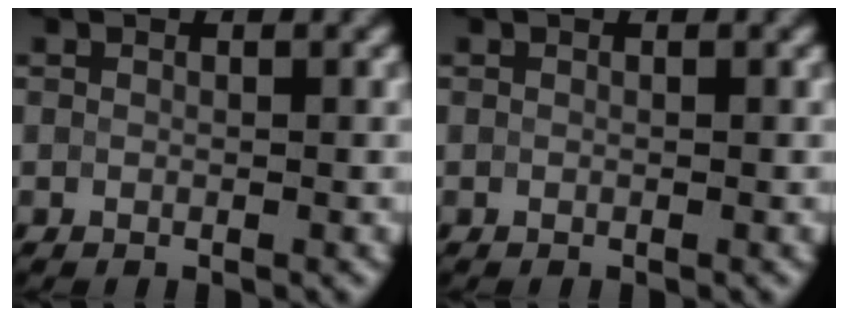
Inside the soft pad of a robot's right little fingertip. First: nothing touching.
{"total": 0.0}